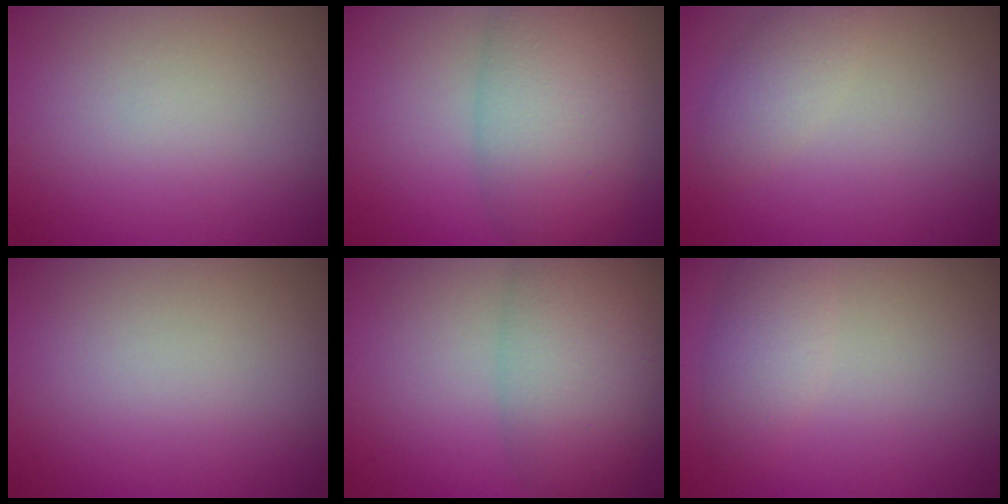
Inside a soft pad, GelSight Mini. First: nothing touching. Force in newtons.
{"total": 8.3, "press": 8.3, "slide": 0.2}
{"total": 2.0, "press": 2.0, "slide": 0.0}
{"total": 0.0}
{"total": 6.7, "press": 6.7, "slide": 0.4}
{"total": 2.4, "press": 2.4, "slide": 0.1}